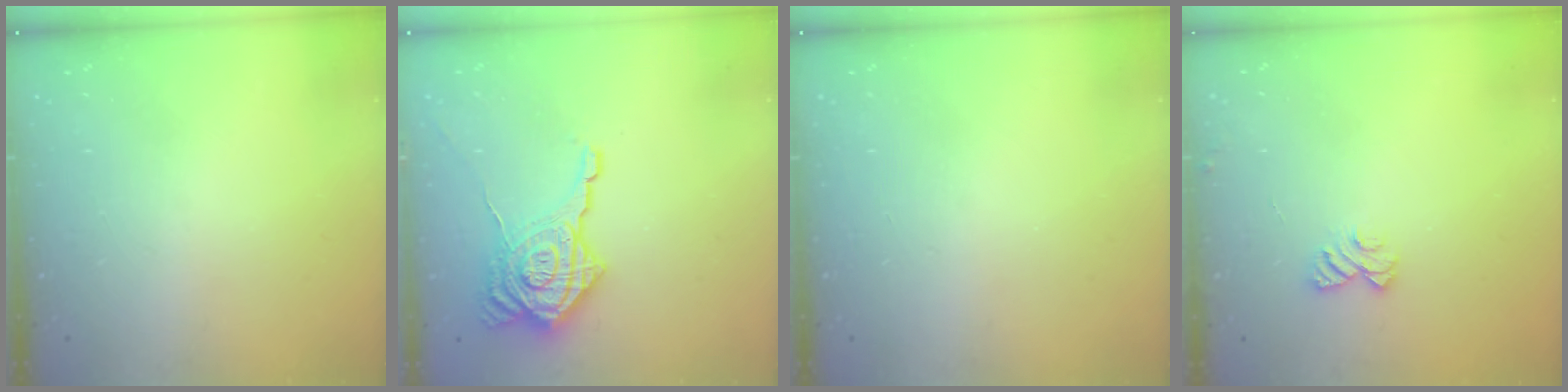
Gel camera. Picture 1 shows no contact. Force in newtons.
{"total": 19.3, "press": 19.2, "slide": 1.4}
{"total": 0.0}
{"total": 5.1, "press": 5.1, "slide": 0.4}